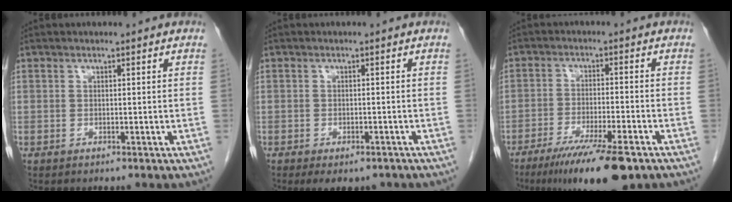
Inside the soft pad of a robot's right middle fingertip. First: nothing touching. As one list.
[{"total": 5.2, "force": [-3.9, 2.5, 2.4], "torque": [-0.026, -0.003, -0.050]}, {"total": 12.5, "force": [-8.6, 1.5, 9.0], "torque": [-0.147, -0.029, -0.136]}]